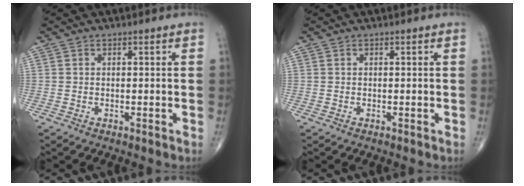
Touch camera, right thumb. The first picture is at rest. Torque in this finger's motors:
{"motor_torque": [0.08, 0.06, -0.14, -0.04, 0.04]}